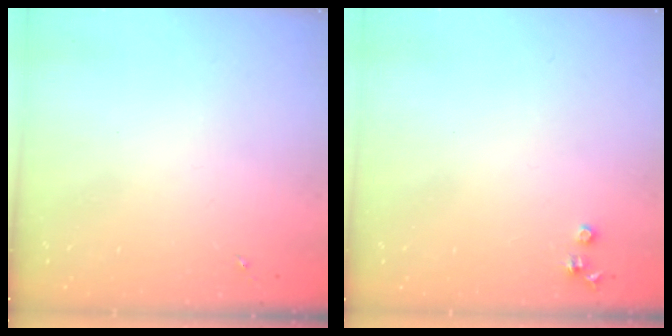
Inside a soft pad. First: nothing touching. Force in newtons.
{"total": 3.6, "press": 3.5, "slide": 0.5}